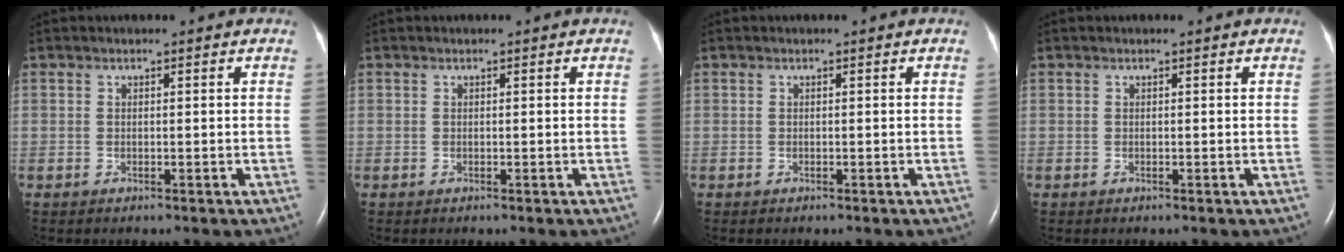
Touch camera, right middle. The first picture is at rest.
{"total": 0.0}
{"total": 0.0}
{"total": 0.0}